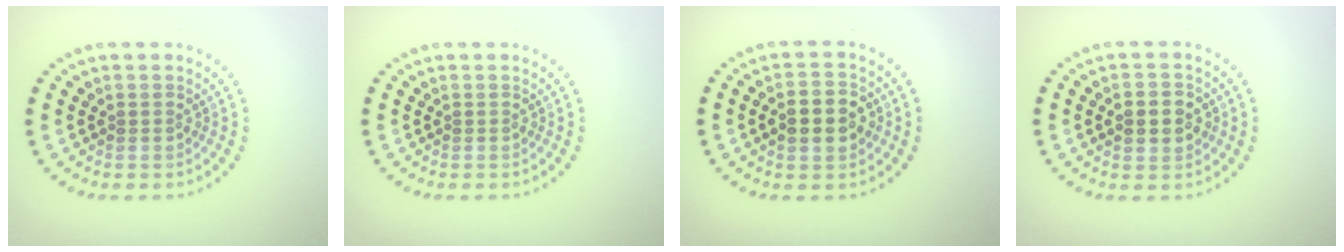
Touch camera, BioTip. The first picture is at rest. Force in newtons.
{"total": 0.0}
{"total": 4.2, "press": 4.1, "slide": 0.2}
{"total": 3.0, "press": 3.0, "slide": 0.2}